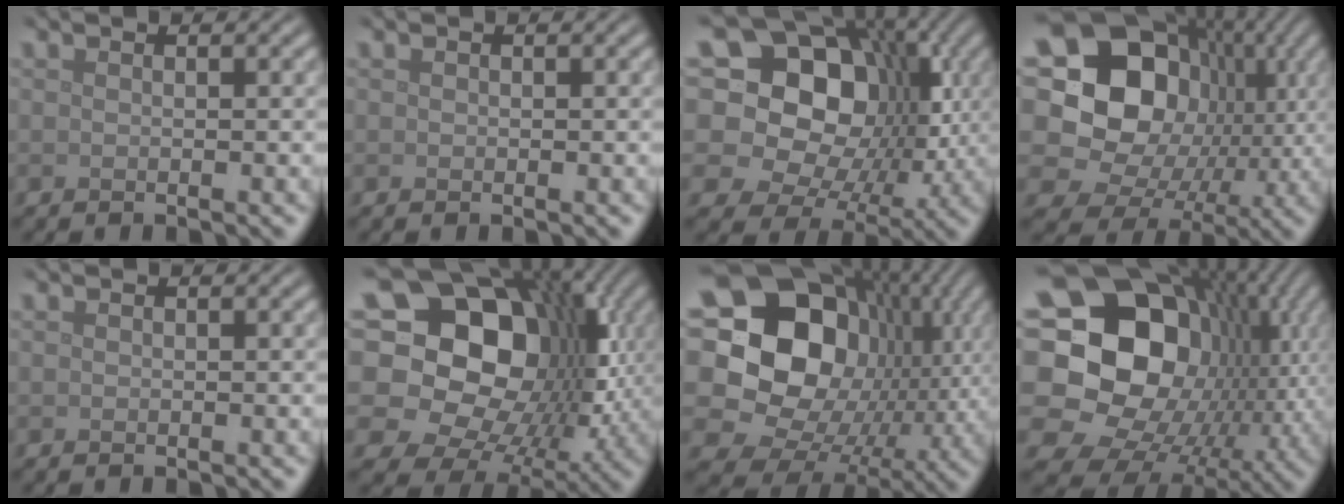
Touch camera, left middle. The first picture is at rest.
{"total": 0.0}
{"total": 19.5, "force": [4.6, 15.7, 10.6], "torque": [-0.188, 0.062, 0.050]}
{"total": 18.0, "force": [3.1, 15.5, 8.7], "torque": [-0.174, 0.032, 0.047]}
{"total": 0.0}
{"total": 20.4, "force": [2.9, 16.1, 12.1], "torque": [-0.189, 0.025, 0.037]}
{"total": 21.2, "force": [3.5, 17.6, 11.2], "torque": [-0.206, 0.010, 0.057]}
{"total": 22.2, "force": [1.8, 18.3, 12.5], "torque": [-0.236, 0.002, 0.014]}